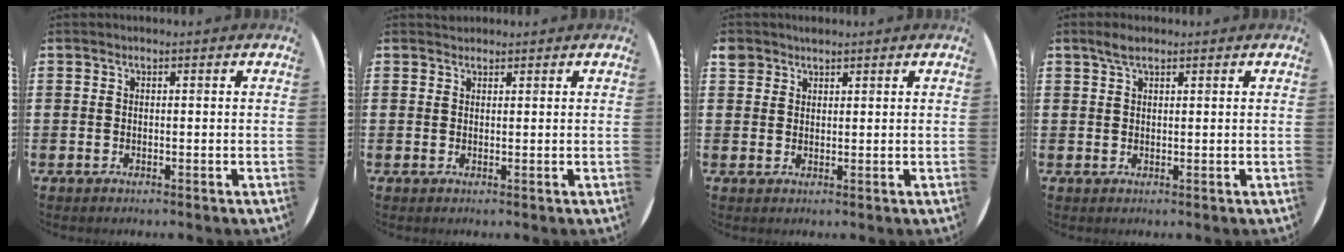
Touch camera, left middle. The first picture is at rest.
{"total": 0.9, "force": [0.9, 0.3, -0.2], "torque": [0.002, 0.003, 0.017]}
{"total": 1.9, "force": [1.6, 1.0, 0.0], "torque": [-0.002, 0.004, 0.033]}
{"total": 2.2, "force": [1.6, 0.8, 1.2], "torque": [-0.018, 0.003, 0.028]}